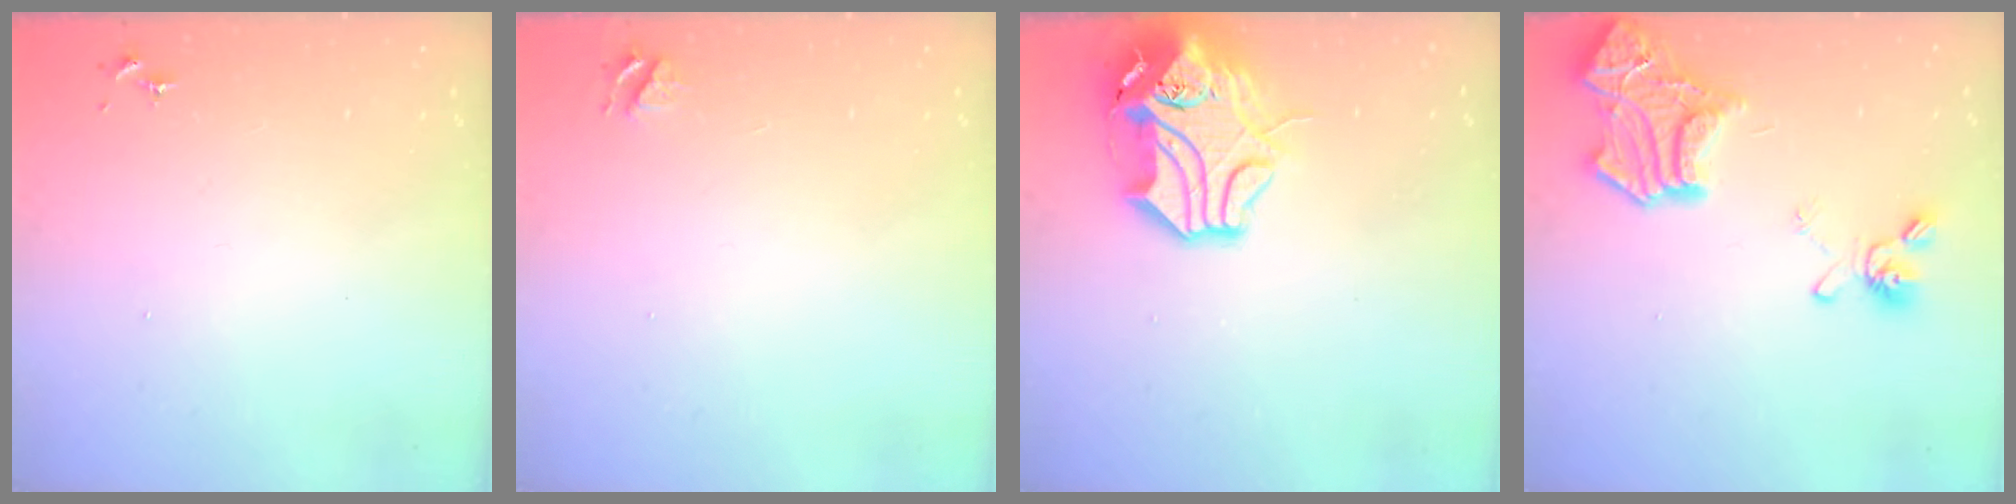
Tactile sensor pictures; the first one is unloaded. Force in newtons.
{"total": 4.0, "press": 3.9, "slide": 0.4}
{"total": 14.5, "press": 14.3, "slide": 1.9}
{"total": 19.7, "press": 19.6, "slide": 1.9}